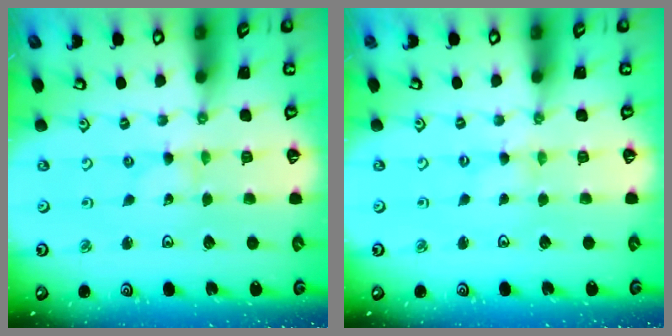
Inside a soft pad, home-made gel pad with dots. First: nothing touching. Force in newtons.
{"total": 0.0}